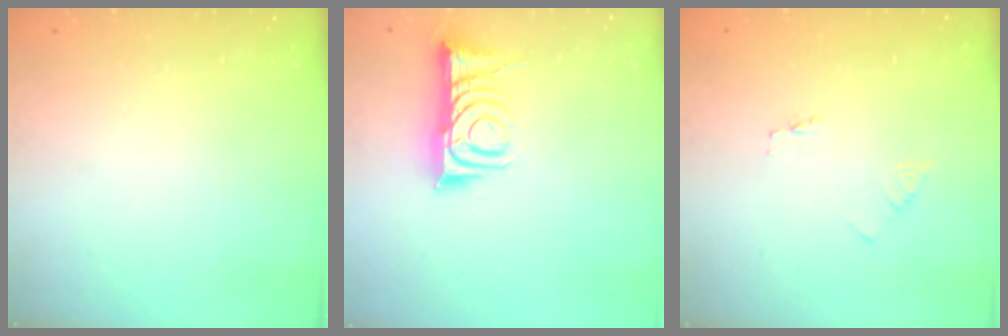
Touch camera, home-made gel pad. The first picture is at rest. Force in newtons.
{"total": 8.4, "press": 8.3, "slide": 1.0}
{"total": 1.8, "press": 1.8, "slide": 0.2}